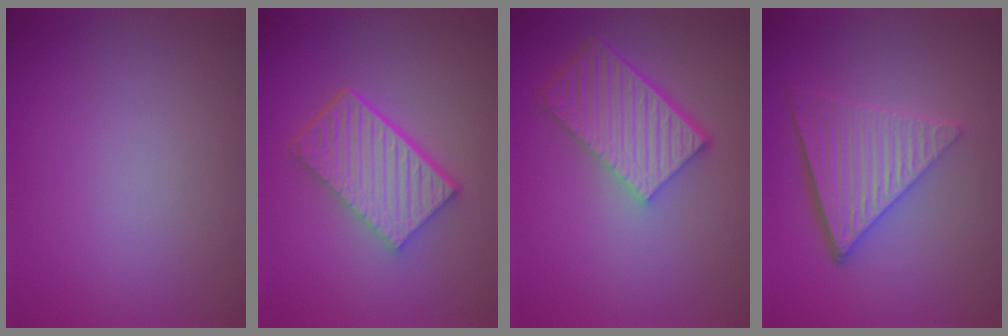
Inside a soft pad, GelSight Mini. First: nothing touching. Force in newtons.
{"total": 6.4, "press": 4.4, "slide": 4.6}
{"total": 6.3, "press": 4.4, "slide": 4.5}
{"total": 6.5, "press": 4.4, "slide": 4.8}